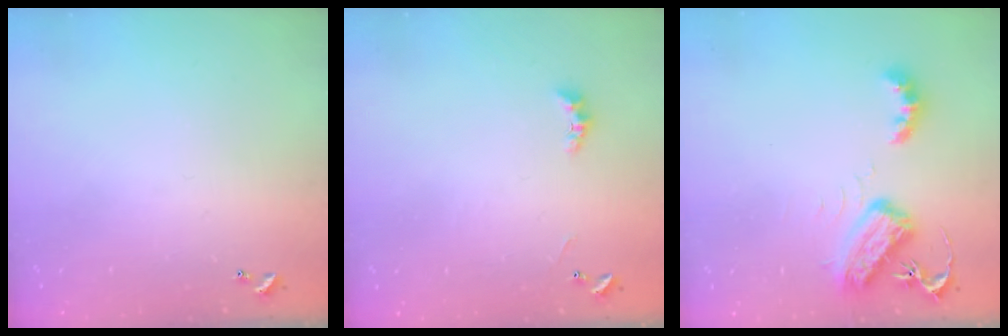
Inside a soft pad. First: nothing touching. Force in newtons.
{"total": 2.5, "press": 2.5, "slide": 0.6}
{"total": 7.7, "press": 7.6, "slide": 0.5}